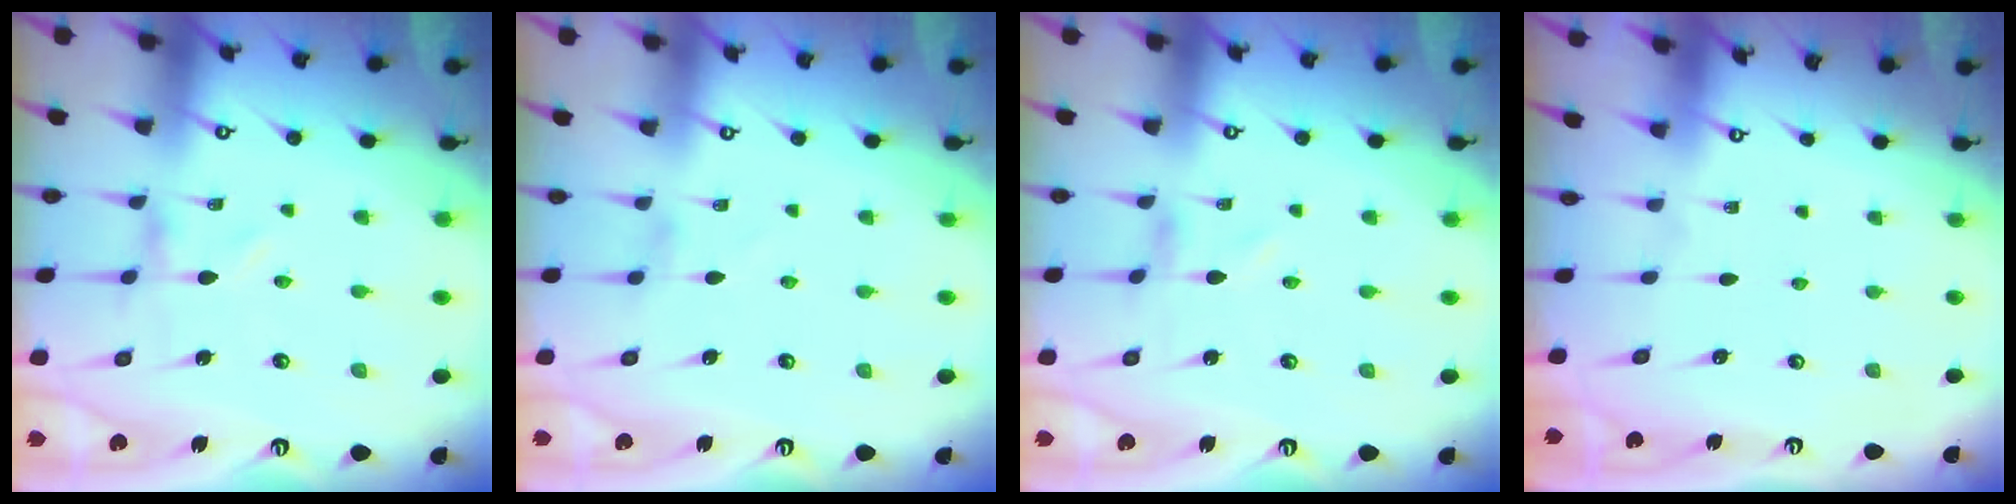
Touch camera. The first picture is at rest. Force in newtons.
{"total": 1.2, "press": 1.1, "slide": 0.3}
{"total": 0.8, "press": 0.8, "slide": 0.1}
{"total": 0.0}